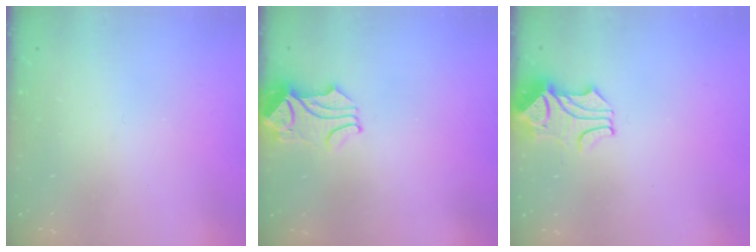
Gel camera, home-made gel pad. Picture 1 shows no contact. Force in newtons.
{"total": 1.9, "press": 1.7, "slide": 1.0}
{"total": 1.9, "press": 1.5, "slide": 1.2}